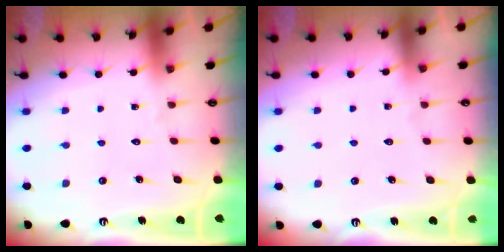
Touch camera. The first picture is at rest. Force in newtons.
{"total": 2.4, "press": 2.3, "slide": 0.4}